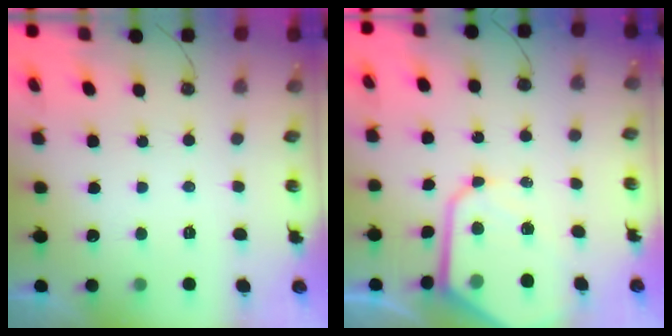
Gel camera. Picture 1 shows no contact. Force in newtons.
{"total": 11.0, "press": 11.0, "slide": 1.0}